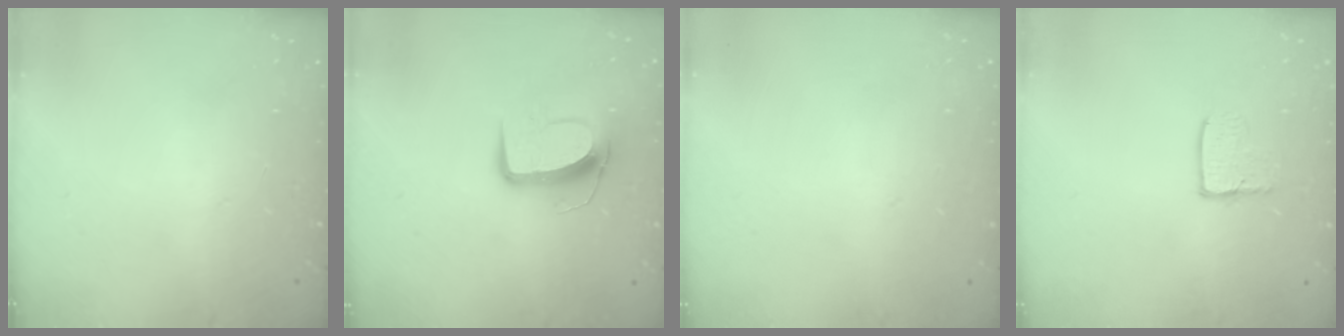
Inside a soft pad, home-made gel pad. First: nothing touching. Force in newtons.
{"total": 9.8, "press": 9.7, "slide": 0.7}
{"total": 0.0}
{"total": 3.7, "press": 3.7, "slide": 0.2}